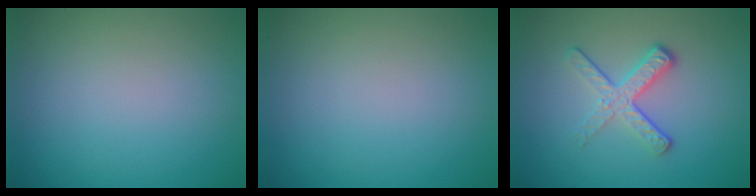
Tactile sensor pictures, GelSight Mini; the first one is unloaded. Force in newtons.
{"total": 0.0}
{"total": 3.8, "press": 2.5, "slide": 2.9}